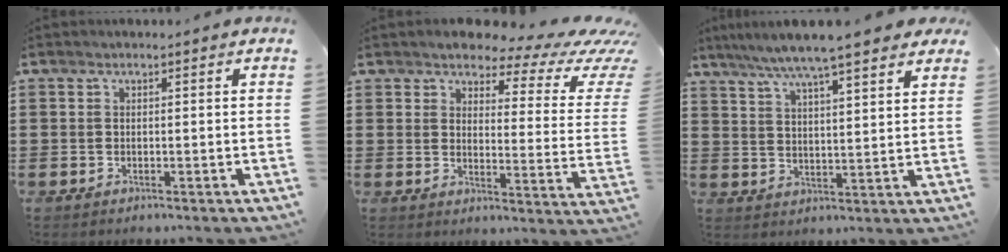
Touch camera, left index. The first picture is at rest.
{"total": 5.2, "force": [4.2, 1.7, 2.6], "torque": [-0.058, -0.030, 0.067]}
{"total": 6.7, "force": [5.7, -0.1, 3.6], "torque": [-0.089, -0.022, 0.096]}